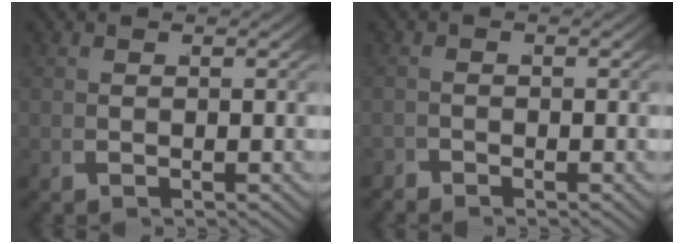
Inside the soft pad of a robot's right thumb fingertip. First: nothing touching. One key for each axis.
{"total": 1.1, "fx": -1.0, "fy": -0.1, "fz": -0.3, "tx": 0.014, "ty": -0.003, "tz": -0.023}